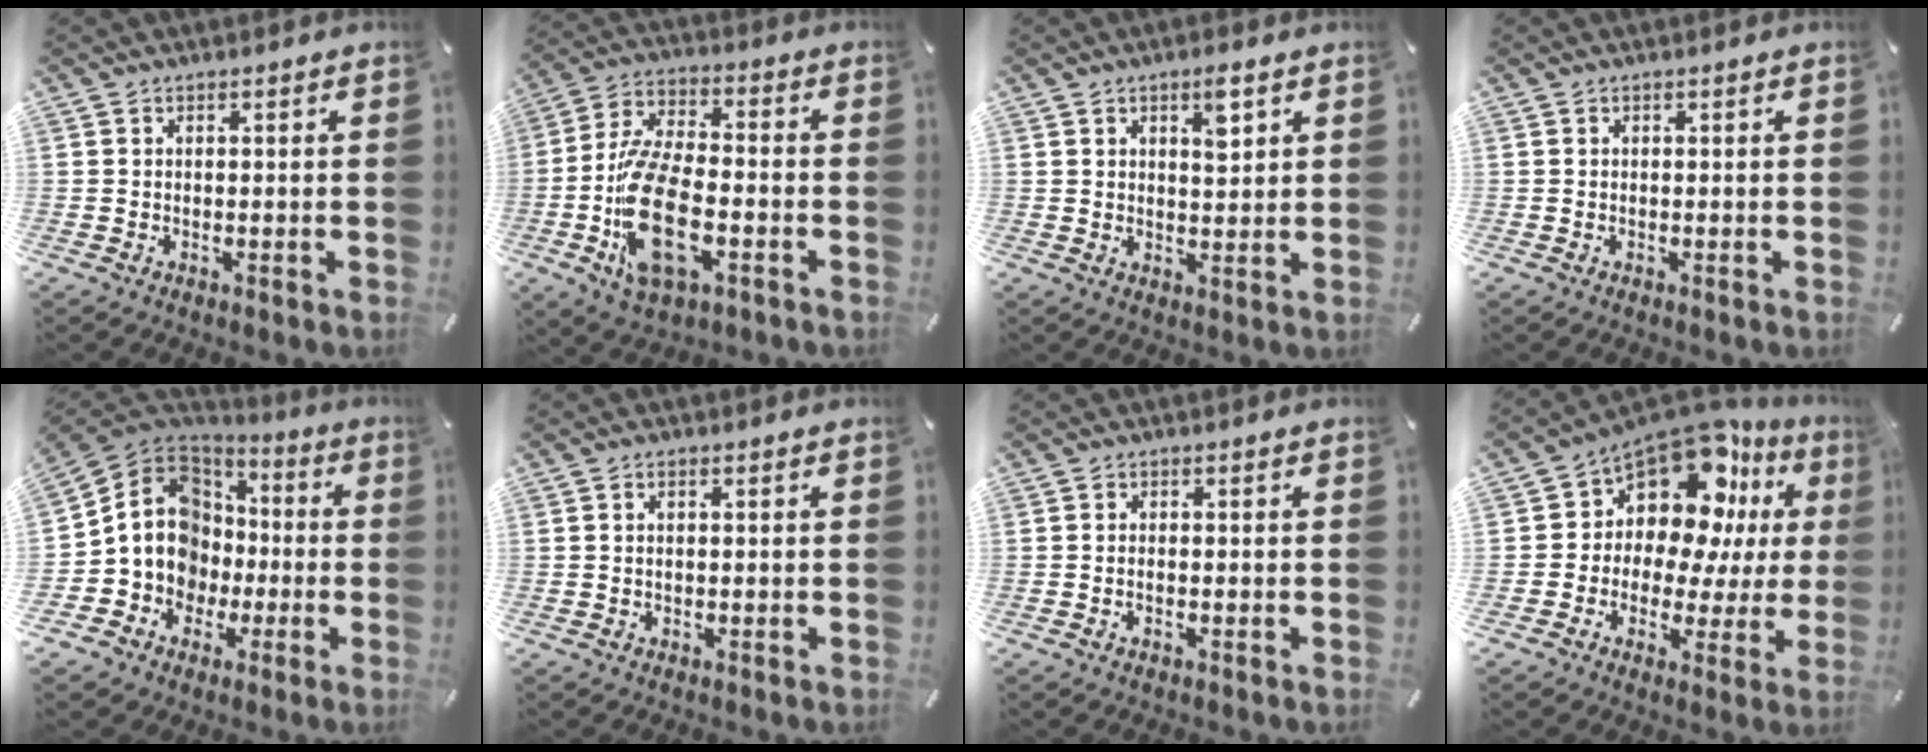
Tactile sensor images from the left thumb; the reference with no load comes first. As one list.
[{"total": 16.5, "force": [-4.9, 8.5, 13.3], "torque": [-0.286, 0.002, -0.085]}, {"total": 5.2, "force": [2.6, 2.0, 4.1], "torque": [-0.055, -0.009, 0.037]}, {"total": 0.0}, {"total": 13.9, "force": [-1.0, 12.7, 5.5], "torque": [-0.128, 0.006, -0.010]}, {"total": 1.2, "force": [0.3, 0.5, 1.1], "torque": [-0.022, 0.003, 0.003]}, {"total": 1.1, "force": [-0.3, 0.4, 1.0], "torque": [-0.019, -0.001, -0.005]}, {"total": 13.0, "force": [8.2, 7.6, 6.5], "torque": [-0.120, -0.090, 0.144]}]